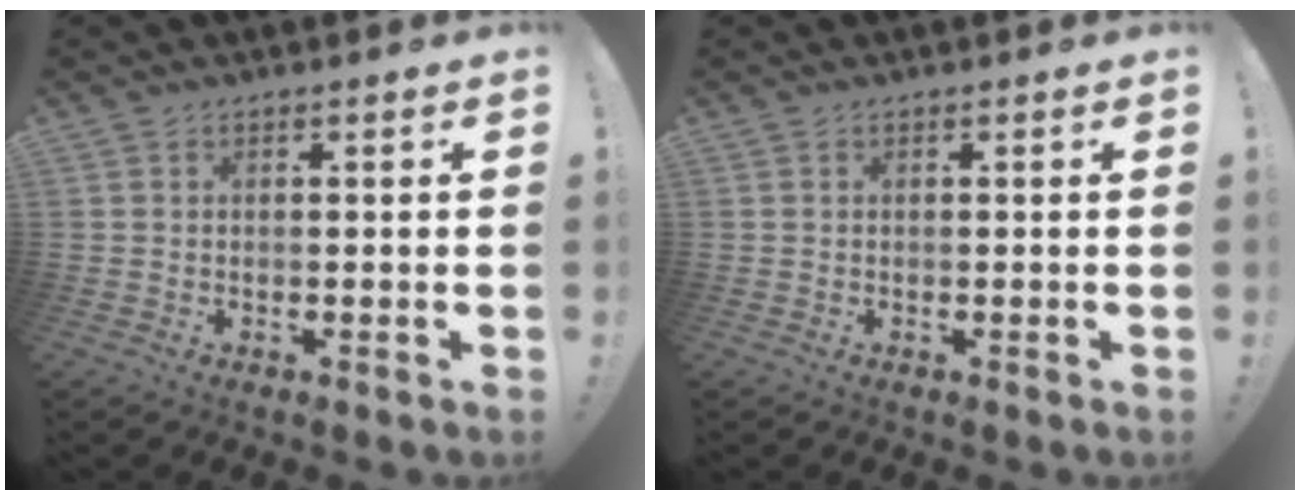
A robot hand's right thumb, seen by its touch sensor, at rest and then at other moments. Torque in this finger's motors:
{"motor_torque": [0.00, 0.00, 0.00, 0.00, 0.00]}